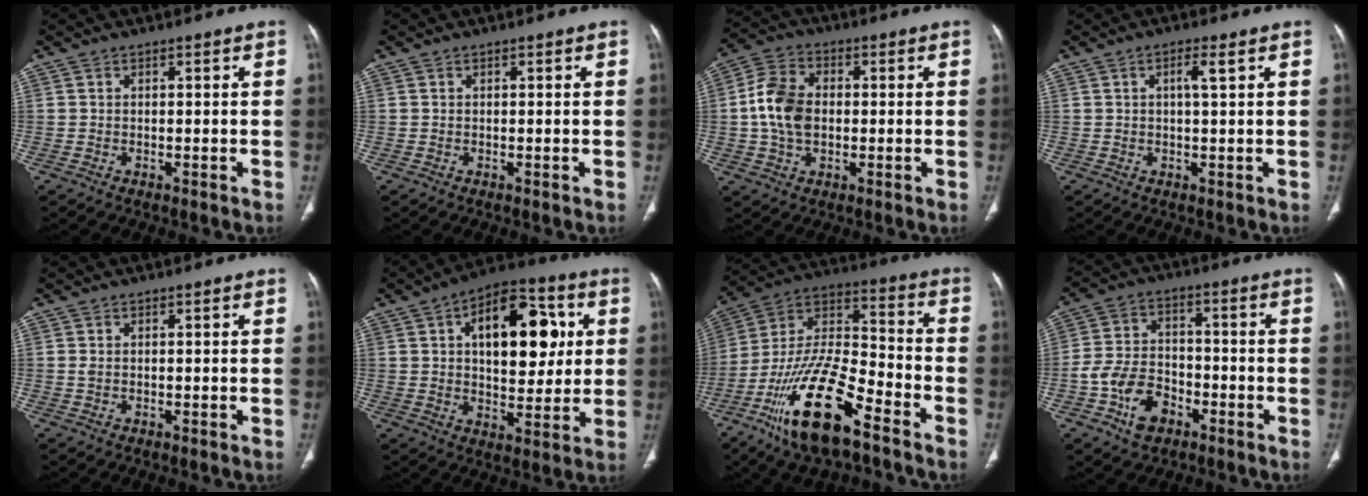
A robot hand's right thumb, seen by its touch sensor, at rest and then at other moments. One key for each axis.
{"total": 0.0}
{"total": 10.3, "fx": -0.1, "fy": 7.1, "fz": 7.4, "tx": -0.140, "ty": 0.018, "tz": -0.008}
{"total": 2.5, "fx": 0.9, "fy": 0.4, "fz": 2.3, "tx": -0.048, "ty": 0.001, "tz": 0.017}
{"total": 0.8, "fx": 0.0, "fy": 0.3, "fz": 0.7, "tx": -0.020, "ty": 0.005, "tz": 0.005}
{"total": 19.1, "fx": 4.6, "fy": 10.5, "fz": 15.2, "tx": -0.169, "ty": 0.008, "tz": 0.066}
{"total": 21.2, "fx": -12.4, "fy": 7.1, "fz": 15.7, "tx": -0.311, "ty": 0.061, "tz": -0.231}
{"total": 10.3, "fx": -4.8, "fy": 6.9, "fz": 5.9, "tx": -0.099, "ty": 0.032, "tz": -0.085}